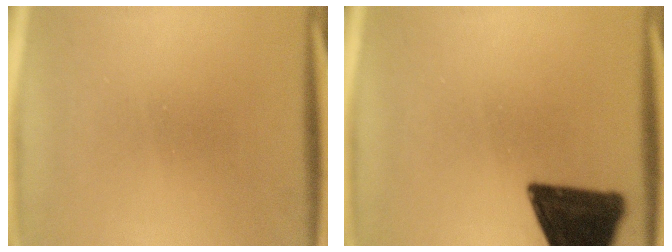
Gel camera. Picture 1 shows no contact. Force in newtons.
{"total": 15.5}